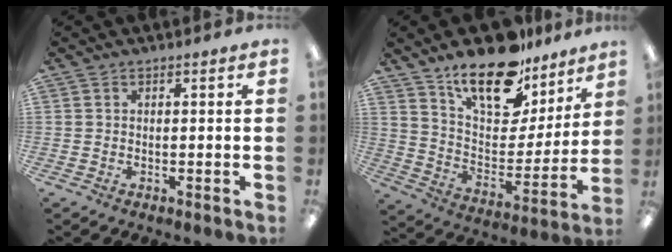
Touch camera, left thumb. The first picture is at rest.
{"total": 19.9, "force": [14.4, 9.3, 10.1], "torque": [-0.169, -0.094, 0.255]}